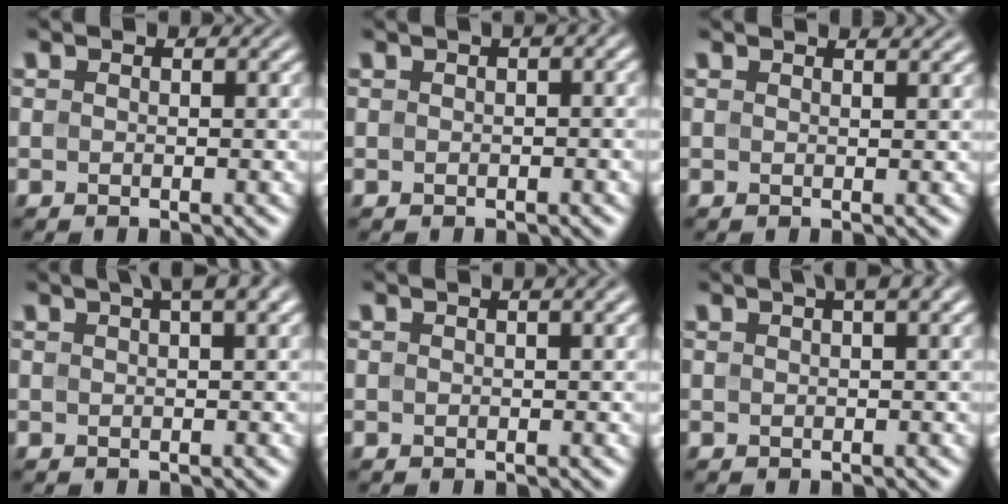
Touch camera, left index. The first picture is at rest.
{"total": 2.3, "force": [0.7, 0.7, 2.1], "torque": [-0.022, 0.011, 0.004]}
{"total": 2.0, "force": [1.7, 0.6, 0.9], "torque": [-0.006, 0.008, 0.006]}
{"total": 3.8, "force": [2.2, 0.8, 3.0], "torque": [-0.036, 0.017, 0.028]}
{"total": 2.5, "force": [1.1, 0.9, 2.0], "torque": [-0.016, 0.009, 0.005]}
{"total": 2.9, "force": [1.6, 0.6, 2.3], "torque": [-0.024, 0.012, 0.020]}